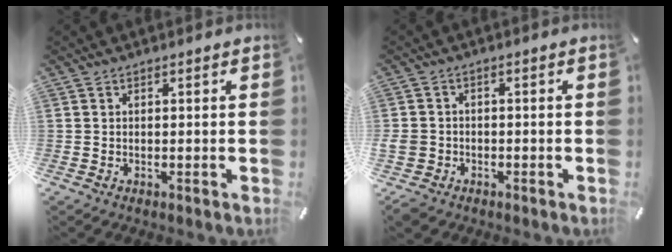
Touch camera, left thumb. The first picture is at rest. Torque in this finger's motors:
{"motor_torque": [1.88, 2.13, 0.50, 0.24, 0.51]}